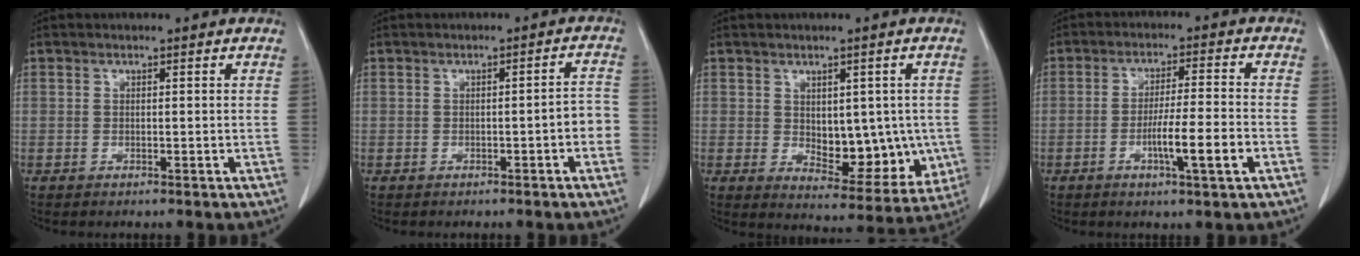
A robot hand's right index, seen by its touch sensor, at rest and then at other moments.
{"total": 3.2, "force": [-1.1, 0.6, 2.9], "torque": [-0.027, 0.012, -0.016]}
{"total": 10.9, "force": [-0.4, 6.1, 9.0], "torque": [-0.104, 0.000, 0.020]}
{"total": 7.7, "force": [-2.7, -0.1, 7.2], "torque": [-0.117, -0.004, -0.046]}